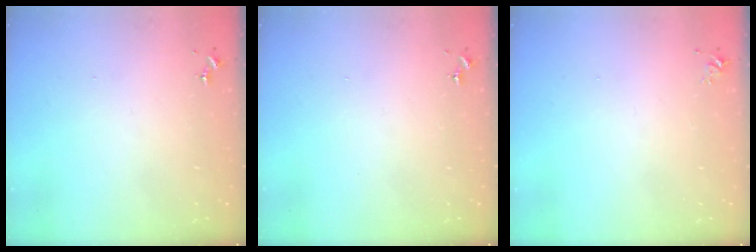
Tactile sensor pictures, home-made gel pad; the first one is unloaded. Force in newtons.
{"total": 0.0}
{"total": 4.1, "press": 4.1, "slide": 0.6}